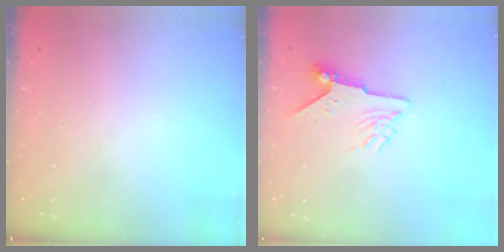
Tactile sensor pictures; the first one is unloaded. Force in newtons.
{"total": 6.8, "press": 6.7, "slide": 1.1}